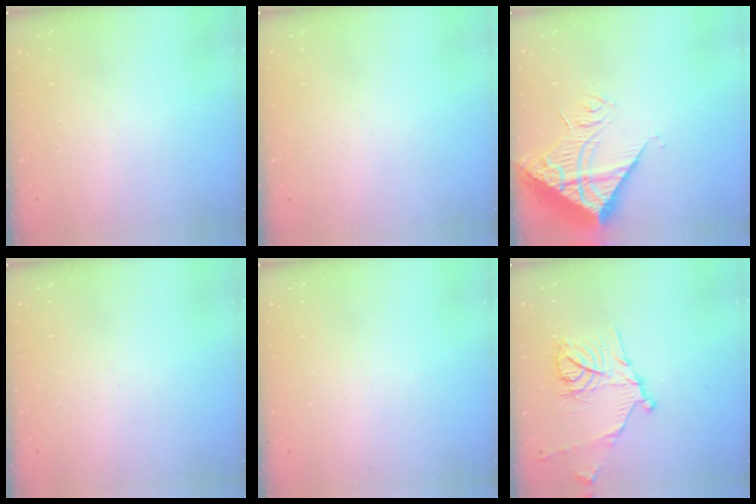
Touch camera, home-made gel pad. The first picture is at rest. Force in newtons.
{"total": 0.0}
{"total": 15.4, "press": 15.2, "slide": 1.8}
{"total": 0.0}
{"total": 0.0}
{"total": 16.1, "press": 16.1, "slide": 1.3}